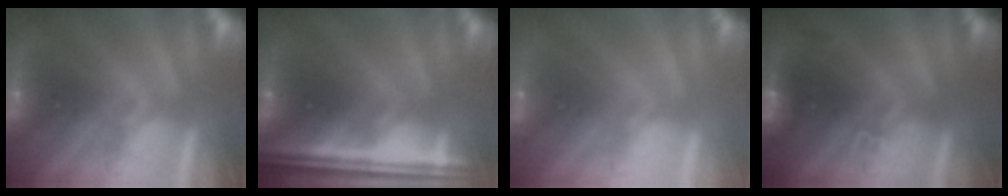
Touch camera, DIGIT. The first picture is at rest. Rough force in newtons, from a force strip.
{"total": 6.3}
{"total": 2.8}
{"total": 3.4}